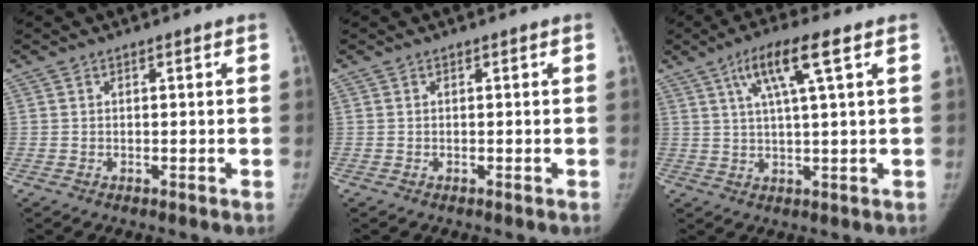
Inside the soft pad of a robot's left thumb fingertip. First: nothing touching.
{"total": 0.0}
{"total": 8.9, "force": [4.0, 0.6, 8.0], "torque": [-0.157, 0.000, 0.071]}